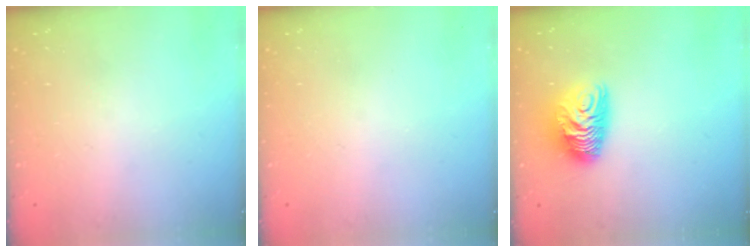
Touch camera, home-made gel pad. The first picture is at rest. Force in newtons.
{"total": 0.0}
{"total": 10.2, "press": 10.2, "slide": 0.3}